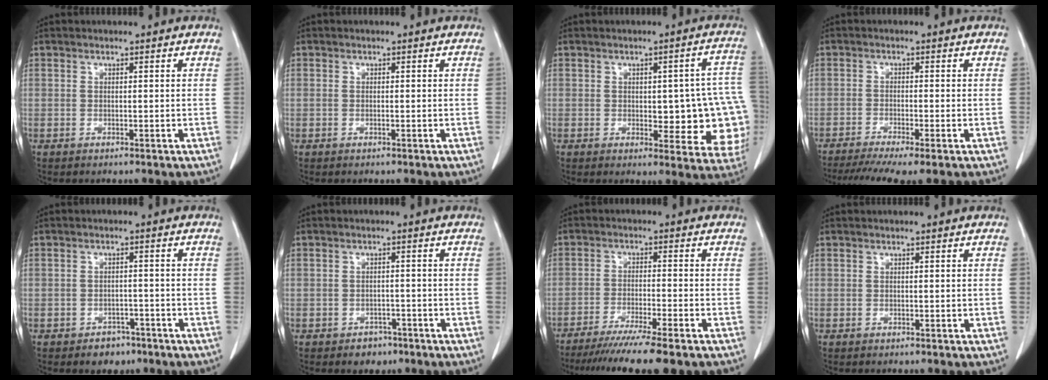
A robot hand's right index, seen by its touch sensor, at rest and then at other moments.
{"total": 0.0}
{"total": 13.8, "force": [-1.2, 5.5, 12.6], "torque": [-0.109, 0.016, -0.004]}
{"total": 8.6, "force": [-6.5, 0.3, 5.6], "torque": [-0.088, -0.012, -0.104]}
{"total": 3.5, "force": [-2.3, 2.4, 1.0], "torque": [-0.011, 0.008, -0.026]}
{"total": 2.8, "force": [-1.8, 2.0, 0.8], "torque": [-0.009, 0.006, -0.020]}
{"total": 11.1, "force": [-8.9, -0.8, 6.5], "torque": [-0.087, -0.032, -0.139]}
{"total": 0.0}